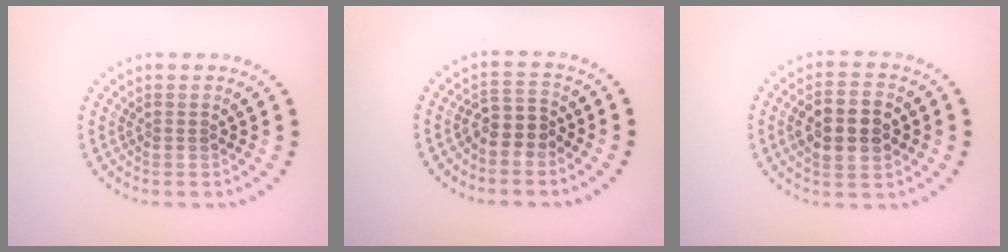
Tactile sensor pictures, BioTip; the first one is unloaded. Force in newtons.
{"total": 2.4, "press": 2.2, "slide": 1.2}
{"total": 5.5, "press": 5.4, "slide": 0.3}